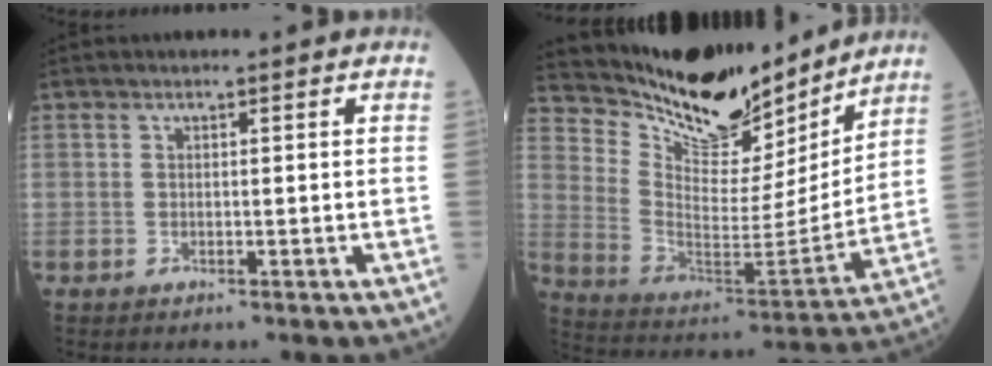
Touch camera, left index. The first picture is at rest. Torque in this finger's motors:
{"motor_torque": [0.55, -0.43, 0.67, 0.13]}